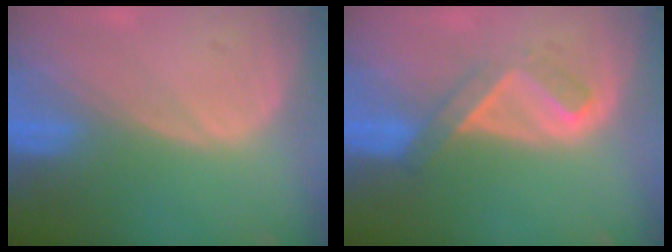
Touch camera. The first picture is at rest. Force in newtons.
{"total": 5.1, "press": 4.3, "slide": 2.7}